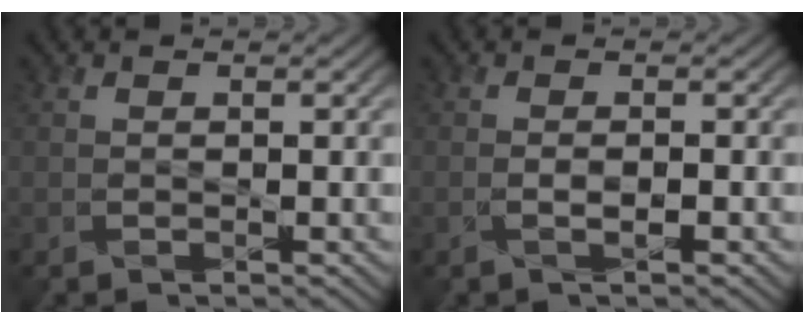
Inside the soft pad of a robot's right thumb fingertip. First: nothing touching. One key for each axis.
{"total": 1.4, "fx": -0.8, "fy": 0.1, "fz": 1.1, "tx": -0.026, "ty": -0.001, "tz": -0.017}